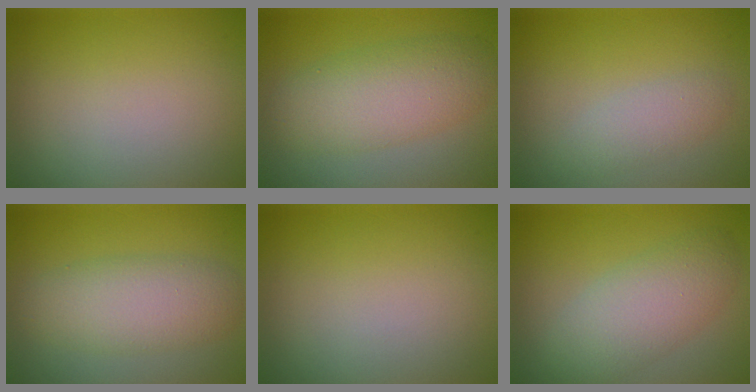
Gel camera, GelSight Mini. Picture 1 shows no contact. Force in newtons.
{"total": 5.4, "press": 5.3, "slide": 0.3}
{"total": 1.9, "press": 1.9, "slide": 0.1}
{"total": 4.7, "press": 4.7, "slide": 0.1}
{"total": 0.0}
{"total": 4.7, "press": 4.7, "slide": 0.2}